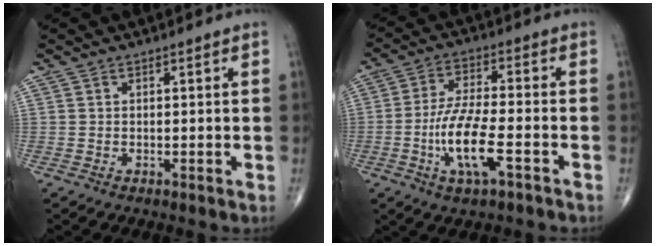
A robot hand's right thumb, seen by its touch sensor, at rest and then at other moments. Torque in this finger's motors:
{"motor_torque": [2.51, 1.32, 1.66, -1.10, 0.56]}